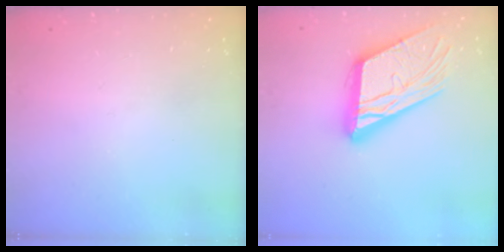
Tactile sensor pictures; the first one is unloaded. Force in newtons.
{"total": 20.3, "press": 20.2, "slide": 2.2}